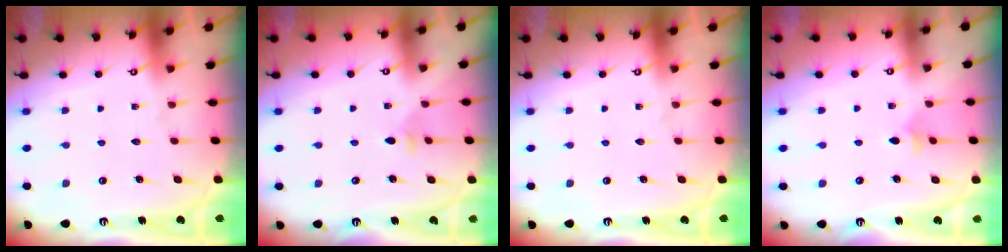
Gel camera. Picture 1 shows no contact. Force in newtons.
{"total": 2.5, "press": 2.4, "slide": 0.6}
{"total": 0.0}
{"total": 2.9, "press": 2.8, "slide": 0.9}